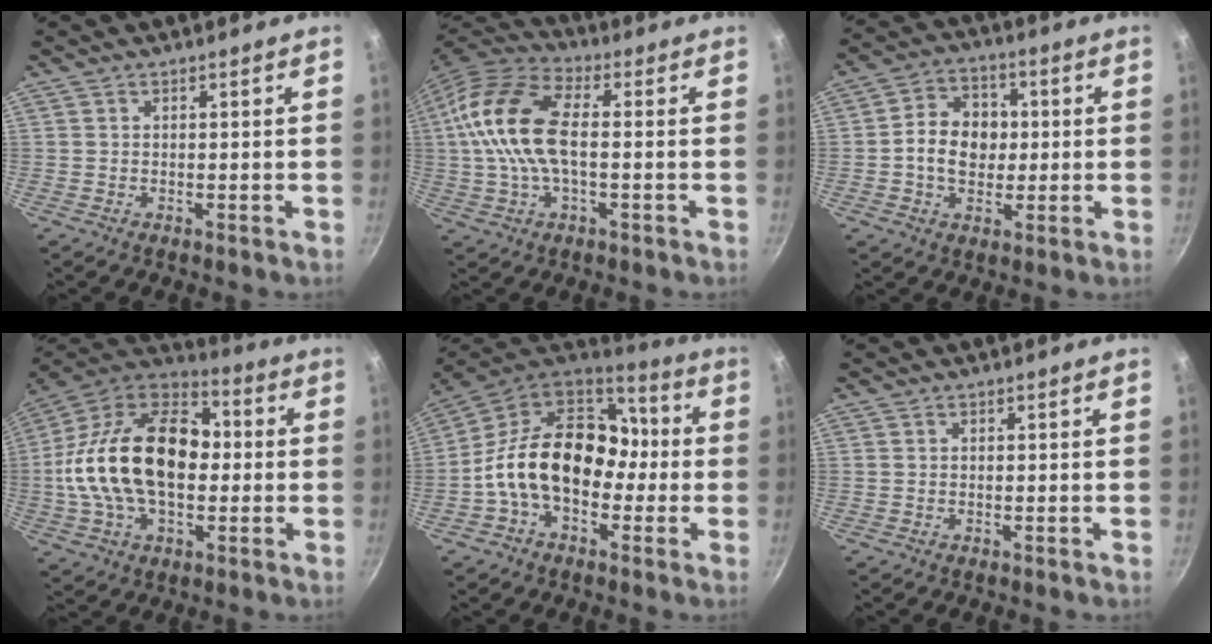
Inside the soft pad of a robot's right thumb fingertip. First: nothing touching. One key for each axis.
{"total": 16.0, "fx": 0.6, "fy": 8.3, "fz": 13.7, "tx": -0.265, "ty": 0.031, "tz": -0.006}
{"total": 9.9, "fx": -0.1, "fy": 7.9, "fz": 6.0, "tx": -0.072, "ty": 0.012, "tz": -0.013}
{"total": 25.9, "fx": -0.1, "fy": 16.2, "fz": 20.3, "tx": -0.346, "ty": 0.043, "tz": -0.016}
{"total": 20.0, "fx": -1.9, "fy": 14.1, "fz": 14.1, "tx": -0.197, "ty": 0.053, "tz": -0.048}
{"total": 0.0}